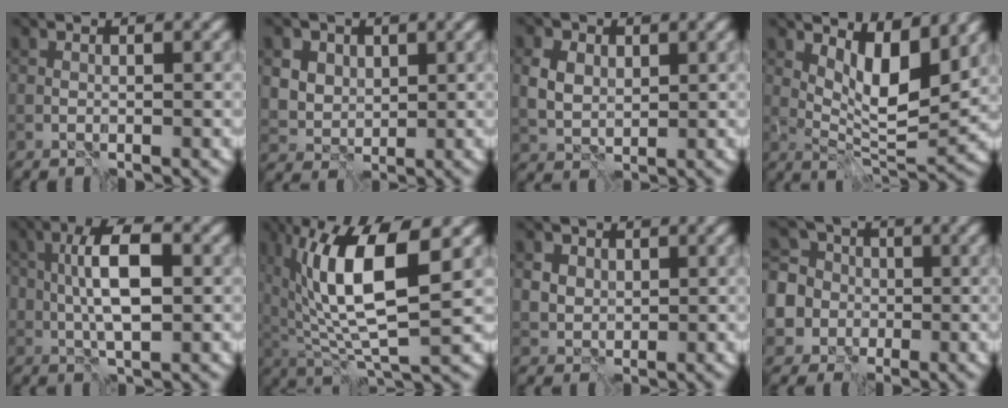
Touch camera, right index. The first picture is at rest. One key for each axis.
{"total": 6.7, "fx": 3.3, "fy": 5.2, "fz": 2.6, "tx": -0.067, "ty": 0.016, "tz": 0.056}
{"total": 3.3, "fx": 1.2, "fy": 2.6, "fz": 1.7, "tx": -0.039, "ty": 0.002, "tz": 0.018}
{"total": 6.3, "fx": 3.0, "fy": 2.3, "fz": 5.0, "tx": -0.085, "ty": -0.015, "tz": 0.054}
{"total": 6.1, "fx": 0.7, "fy": 2.9, "fz": 5.4, "tx": -0.100, "ty": 0.008, "tz": 0.009}
{"total": 9.9, "fx": 2.6, "fy": 3.3, "fz": 8.9, "tx": -0.167, "ty": -0.001, "tz": 0.048}
{"total": 4.3, "fx": 1.9, "fy": 3.5, "fz": 1.5, "tx": -0.037, "ty": 0.008, "tz": 0.031}
{"total": 6.3, "fx": -0.6, "fy": 6.1, "fz": 1.7, "tx": -0.040, "ty": 0.017, "tz": -0.042}